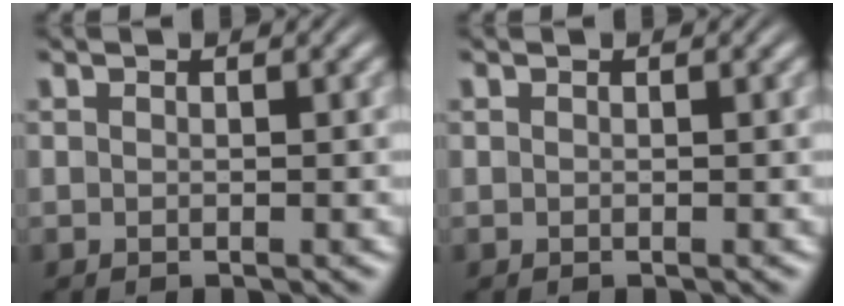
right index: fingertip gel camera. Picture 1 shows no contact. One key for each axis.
{"total": 0.0}